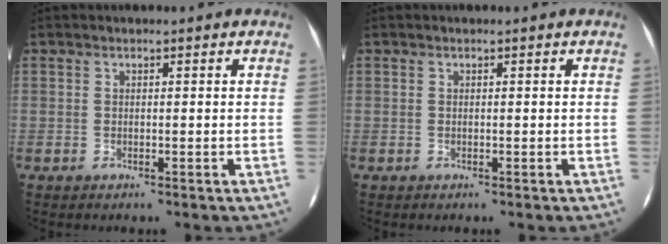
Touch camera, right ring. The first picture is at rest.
{"total": 0.0}